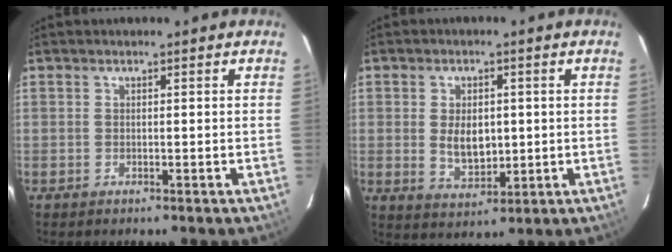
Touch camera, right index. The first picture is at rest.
{"total": 6.6, "force": [0.1, 4.2, 5.2], "torque": [-0.094, -0.005, 0.012]}